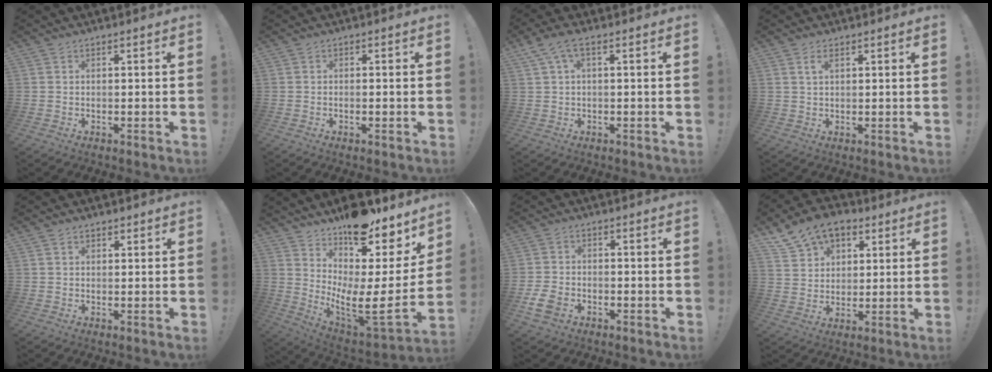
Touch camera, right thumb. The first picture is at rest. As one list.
[{"total": 0.9, "force": [-0.6, -0.1, 0.7], "torque": [-0.015, 0.001, -0.011]}, {"total": 4.5, "force": [1.4, 1.5, 4.0], "torque": [-0.080, 0.001, 0.029]}, {"total": 2.8, "force": [1.3, 1.2, 2.1], "torque": [-0.034, -0.003, 0.022]}, {"total": 1.1, "force": [0.6, 0.8, 0.4], "torque": [0.005, -0.003, 0.009]}, {"total": 18.3, "force": [10.3, 4.5, 14.4], "torque": [-0.227, -0.100, 0.170]}, {"total": 7.1, "force": [-3.5, 4.7, 4.1], "torque": [-0.093, 0.014, -0.060]}, {"total": 12.1, "force": [7.4, 8.3, 4.8], "torque": [-0.084, -0.039, 0.147]}]